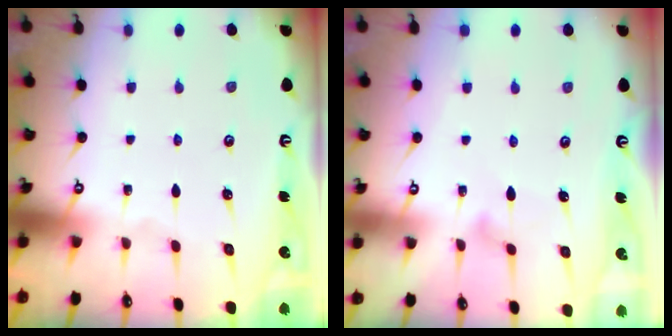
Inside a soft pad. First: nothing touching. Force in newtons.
{"total": 8.0, "press": 8.0, "slide": 0.3}